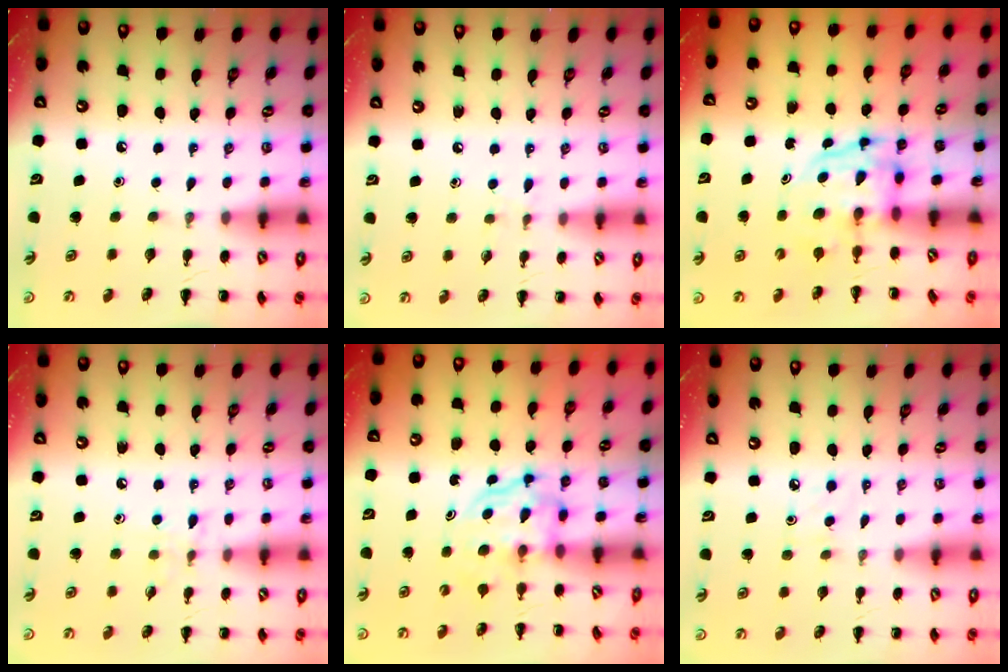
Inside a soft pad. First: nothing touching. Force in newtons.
{"total": 5.0, "press": 4.6, "slide": 1.9}
{"total": 4.0, "press": 3.9, "slide": 0.7}
{"total": 6.0, "press": 5.6, "slide": 2.1}
{"total": 3.9, "press": 3.9, "slide": 0.2}
{"total": 2.8, "press": 2.7, "slide": 1.0}